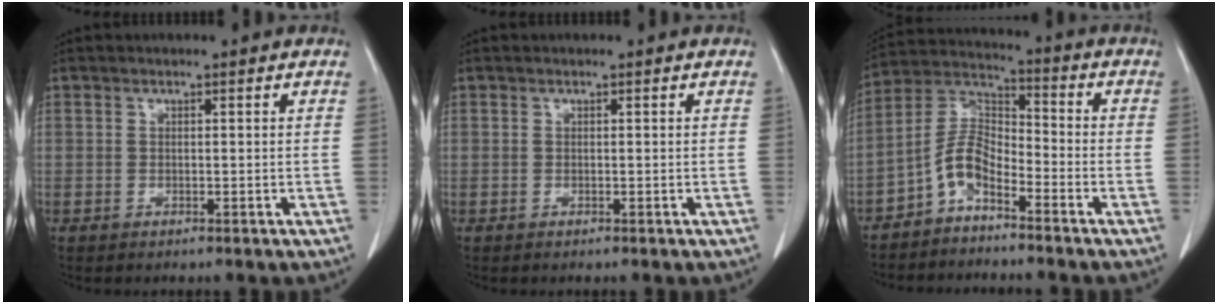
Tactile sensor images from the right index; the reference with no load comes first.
{"total": 0.0}
{"total": 6.6, "force": [-4.2, 2.5, 4.4], "torque": [-0.097, 0.022, -0.089]}